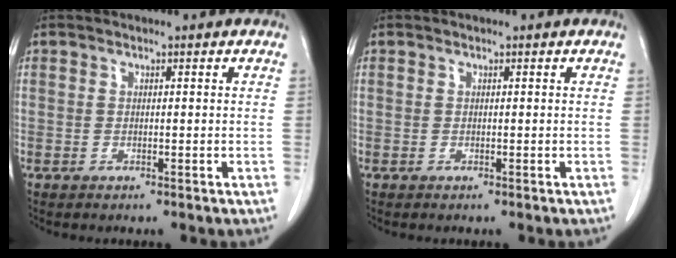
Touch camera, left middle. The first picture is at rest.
{"total": 0.0}